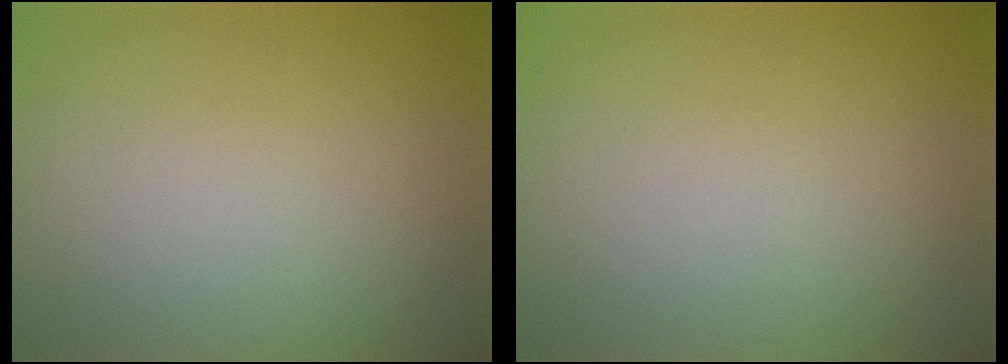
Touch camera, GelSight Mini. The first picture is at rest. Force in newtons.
{"total": 0.0}